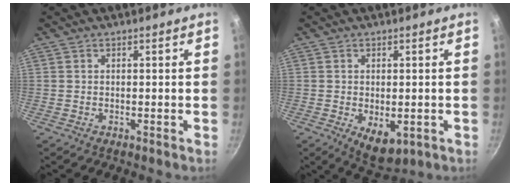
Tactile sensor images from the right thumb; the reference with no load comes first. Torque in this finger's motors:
{"motor_torque": [-0.33, 0.18, -0.05, -0.26, 0.01]}